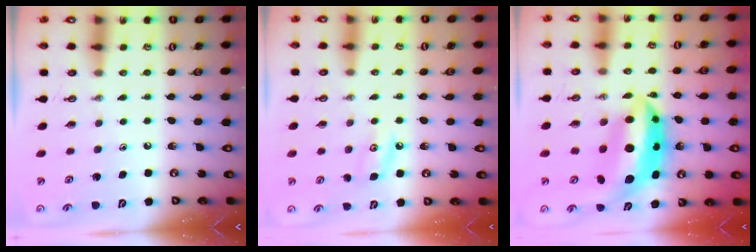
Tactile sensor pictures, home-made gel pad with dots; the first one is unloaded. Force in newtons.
{"total": 6.3, "press": 6.3, "slide": 0.8}
{"total": 12.0, "press": 11.9, "slide": 1.3}